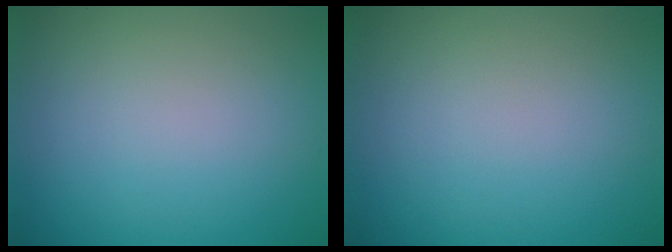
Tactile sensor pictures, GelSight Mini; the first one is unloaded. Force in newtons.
{"total": 0.0}